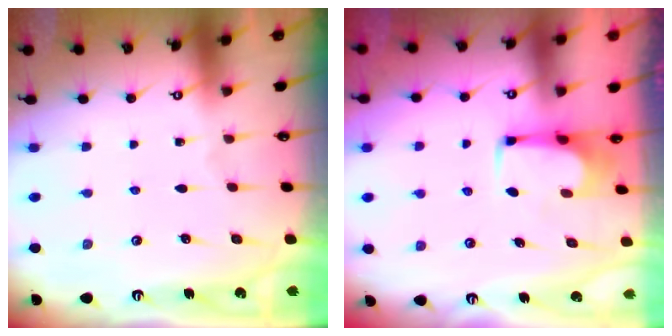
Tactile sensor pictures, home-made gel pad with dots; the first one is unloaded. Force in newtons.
{"total": 3.4, "press": 3.4, "slide": 0.2}